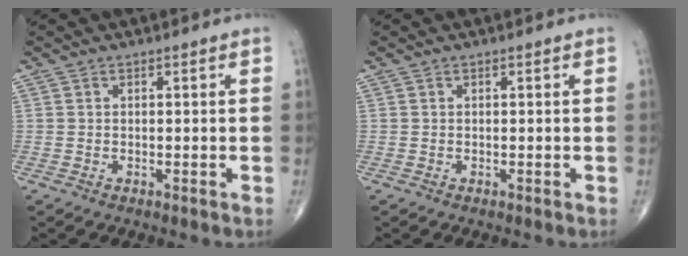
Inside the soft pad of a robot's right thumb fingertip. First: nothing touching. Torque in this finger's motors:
{"motor_torque": [0.29, 0.20, 0.20, -0.11, 0.03]}